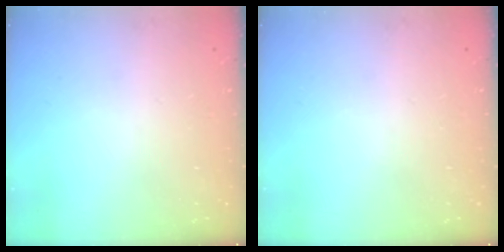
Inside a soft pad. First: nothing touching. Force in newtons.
{"total": 0.0}